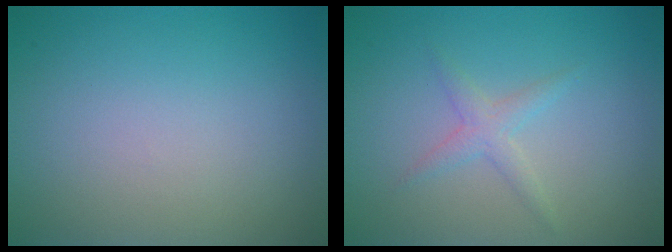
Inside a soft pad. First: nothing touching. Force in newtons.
{"total": 1.6, "press": 1.6, "slide": 0.1}